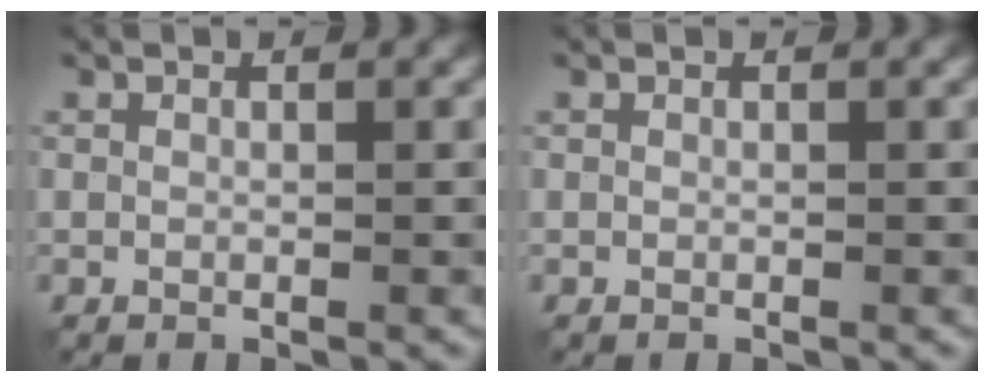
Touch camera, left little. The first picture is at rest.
{"total": 0.0}